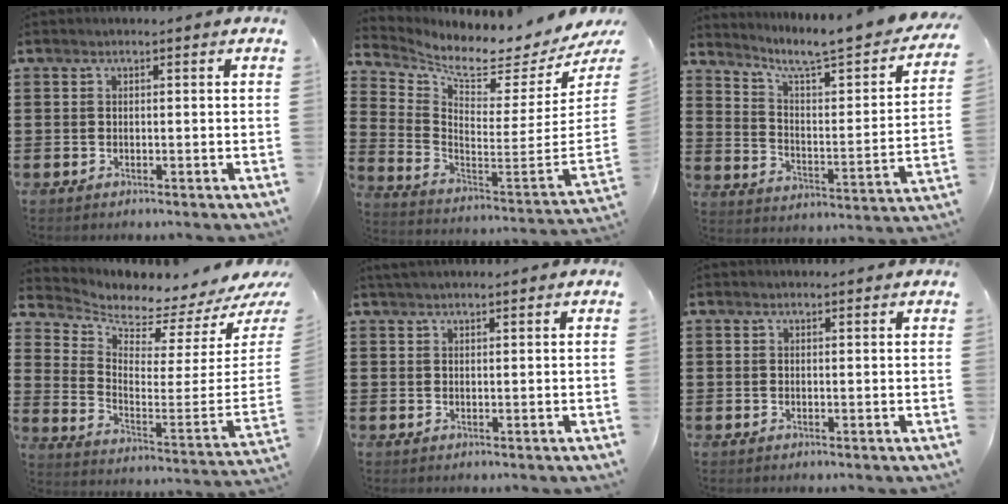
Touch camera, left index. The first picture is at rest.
{"total": 4.6, "force": [3.8, 0.6, 2.5], "torque": [-0.067, -0.060, 0.056]}
{"total": 6.5, "force": [5.5, 0.0, 3.4], "torque": [-0.087, -0.055, 0.084]}
{"total": 2.5, "force": [2.3, 0.4, 0.6], "torque": [-0.028, -0.054, 0.033]}
{"total": 1.7, "force": [1.6, 0.2, 0.5], "torque": [-0.014, -0.001, 0.031]}
{"total": 0.7, "force": [0.7, 0.0, 0.2], "torque": [-0.006, -0.001, 0.014]}